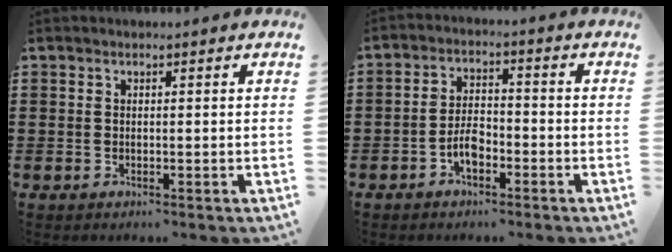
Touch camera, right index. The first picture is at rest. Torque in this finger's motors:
{"motor_torque": [2.14, 0.00, 0.82, 0.06]}